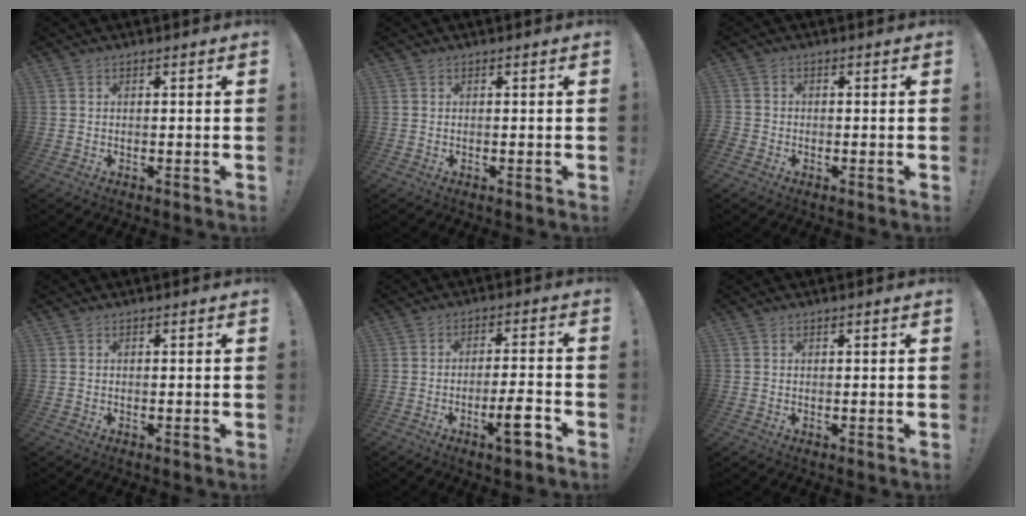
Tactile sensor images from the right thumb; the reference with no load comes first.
{"total": 0.0}
{"total": 1.7, "force": [-1.1, 1.1, 0.5], "torque": [-0.006, 0.007, -0.021]}
{"total": 0.0}
{"total": 8.2, "force": [-4.3, 1.2, 6.9], "torque": [-0.087, 0.013, -0.074]}
{"total": 0.5, "force": [0.3, -0.1, 0.4], "torque": [0.001, -0.003, 0.003]}